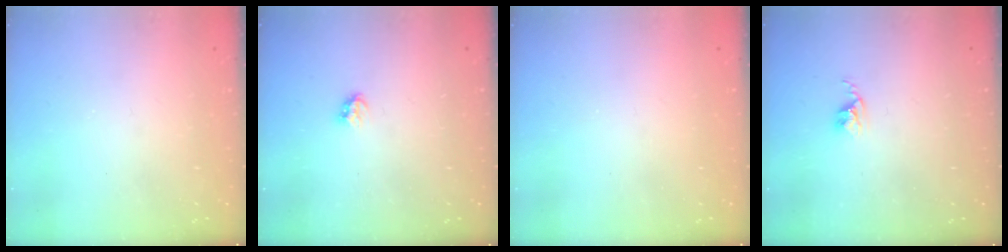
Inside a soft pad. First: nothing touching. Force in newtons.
{"total": 2.8, "press": 2.8, "slide": 0.5}
{"total": 0.0}
{"total": 2.6, "press": 2.6, "slide": 0.4}